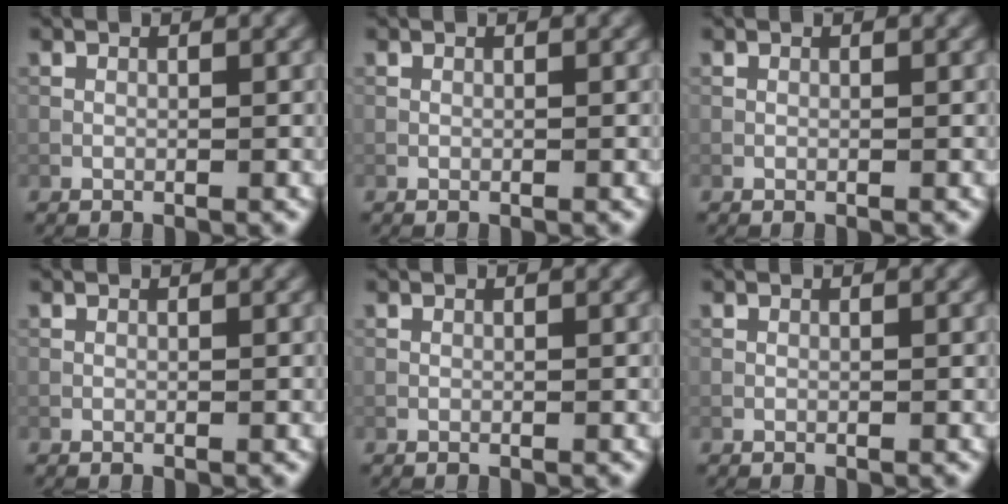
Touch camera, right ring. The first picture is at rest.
{"total": 0.0}
{"total": 0.0}
{"total": 0.0}
{"total": 0.0}
{"total": 0.0}